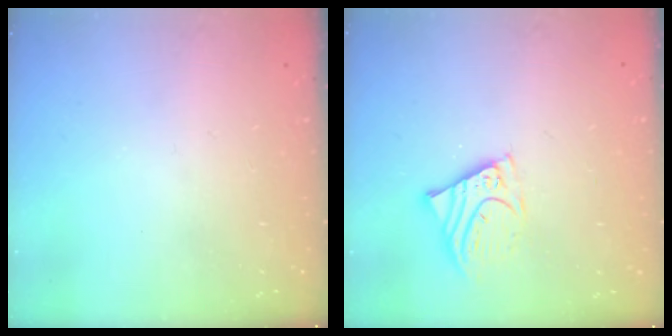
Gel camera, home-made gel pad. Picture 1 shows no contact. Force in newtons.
{"total": 7.3, "press": 7.2, "slide": 0.8}